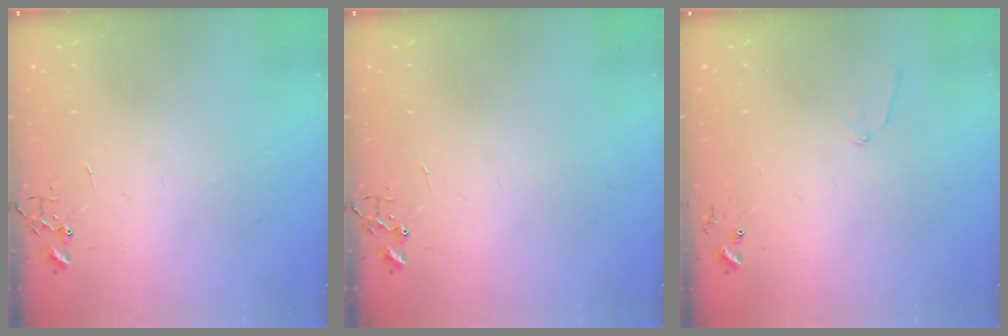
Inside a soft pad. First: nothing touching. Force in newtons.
{"total": 0.0}
{"total": 6.0, "press": 6.0, "slide": 0.6}